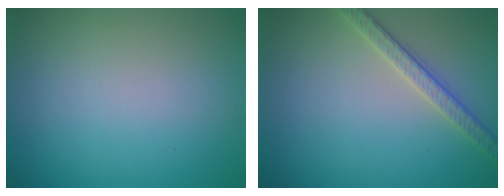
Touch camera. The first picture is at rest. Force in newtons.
{"total": 2.6, "press": 2.6, "slide": 0.5}